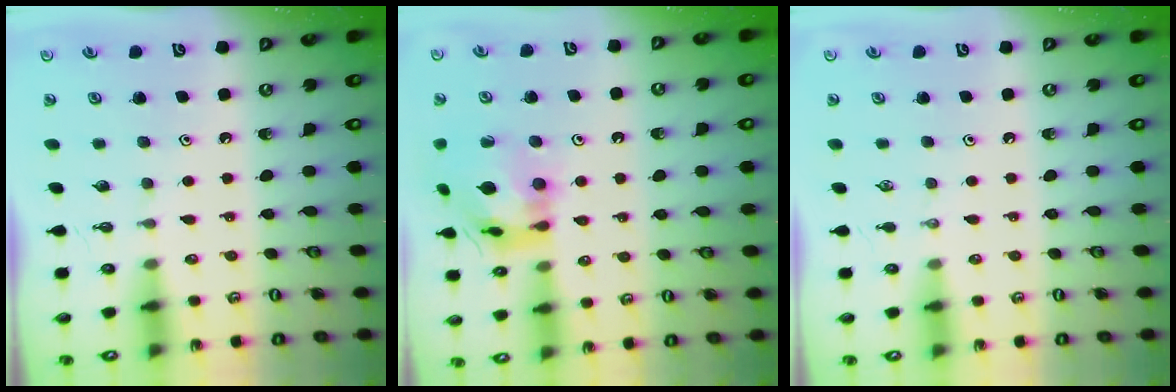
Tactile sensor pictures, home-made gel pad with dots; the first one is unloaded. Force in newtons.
{"total": 13.3, "press": 13.2, "slide": 1.7}
{"total": 0.0}